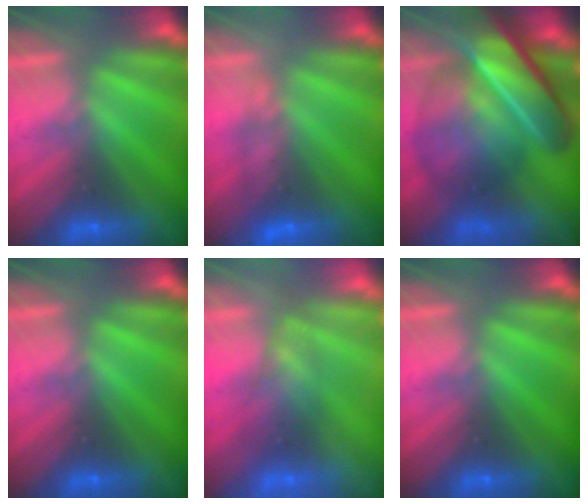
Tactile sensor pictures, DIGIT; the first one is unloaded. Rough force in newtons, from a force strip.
{"total": 4.7}
{"total": 7.8}
{"total": 0.0}
{"total": 2.4}
{"total": 0.0}